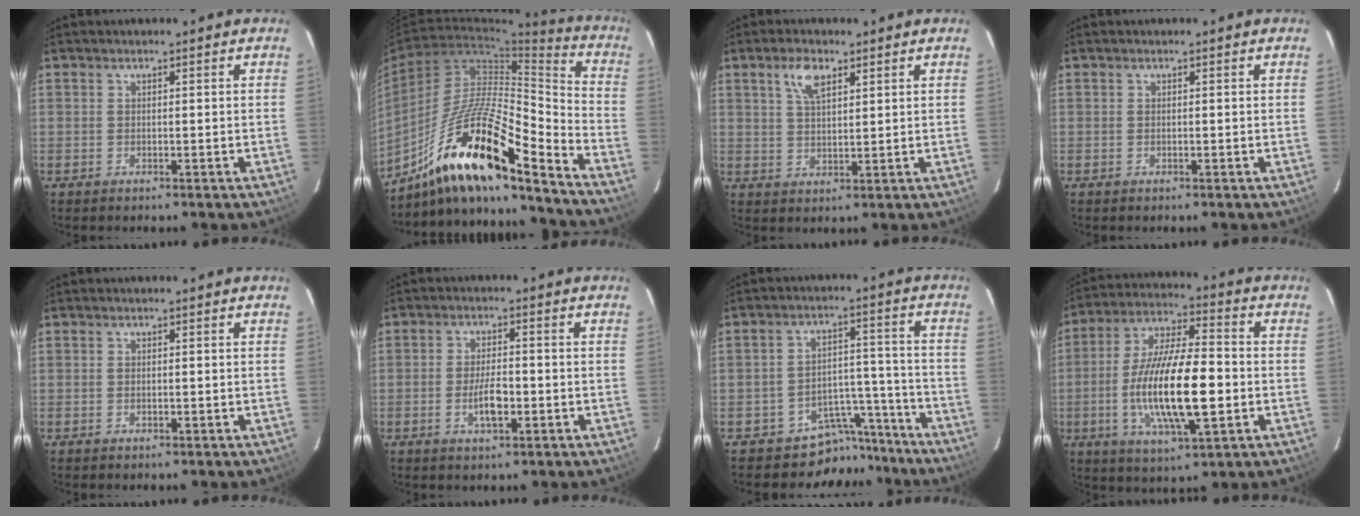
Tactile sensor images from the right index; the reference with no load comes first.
{"total": 20.0, "force": [-13.7, 3.3, 14.2], "torque": [-0.250, -0.006, -0.254]}
{"total": 5.2, "force": [2.9, 2.3, 3.6], "torque": [-0.068, 0.009, 0.055]}
{"total": 0.0}
{"total": 0.0}
{"total": 5.3, "force": [-1.6, 2.1, 4.7], "torque": [-0.092, -0.001, -0.026]}
{"total": 9.9, "force": [-8.6, 4.8, 0.2], "torque": [0.001, 0.054, -0.121]}
{"total": 17.8, "force": [-3.4, 4.8, 16.8], "torque": [-0.325, -0.007, -0.061]}